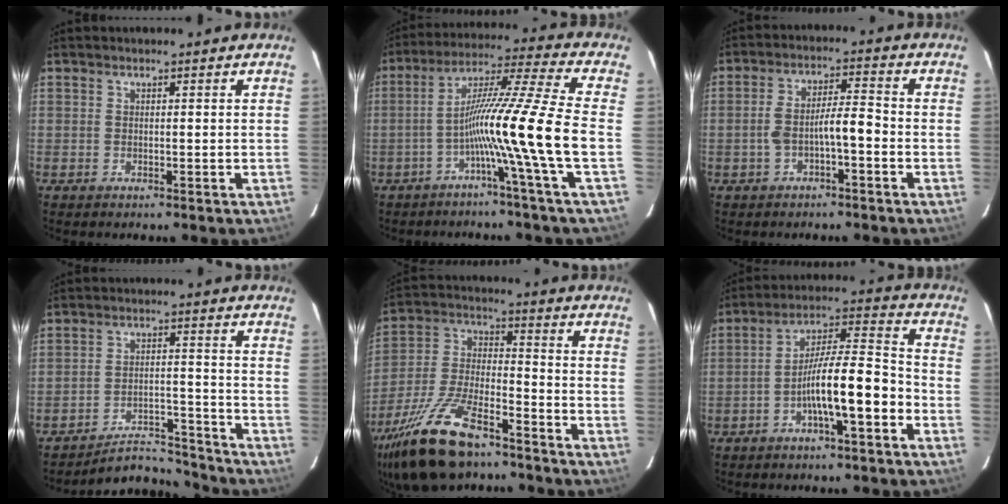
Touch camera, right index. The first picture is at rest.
{"total": 13.5, "force": [-3.9, -3.5, 12.5], "torque": [-0.215, 0.005, -0.077]}
{"total": 5.9, "force": [-1.8, 1.3, 5.5], "torque": [-0.106, 0.023, -0.028]}
{"total": 7.4, "force": [-7.2, 1.2, -0.7], "torque": [0.012, 0.028, -0.115]}
{"total": 16.4, "force": [-11.7, 4.6, 10.5], "torque": [-0.232, -0.015, -0.218]}
{"total": 11.3, "force": [-4.3, 1.4, 10.4], "torque": [-0.182, 0.023, -0.068]}